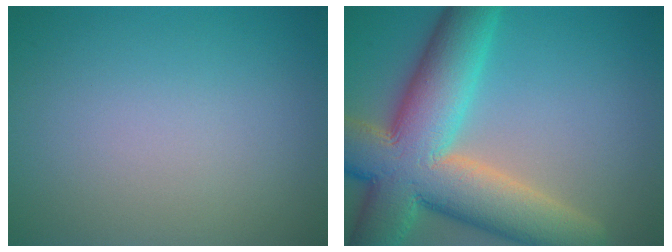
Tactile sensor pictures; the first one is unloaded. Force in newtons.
{"total": 13.3, "press": 13.3, "slide": 1.1}